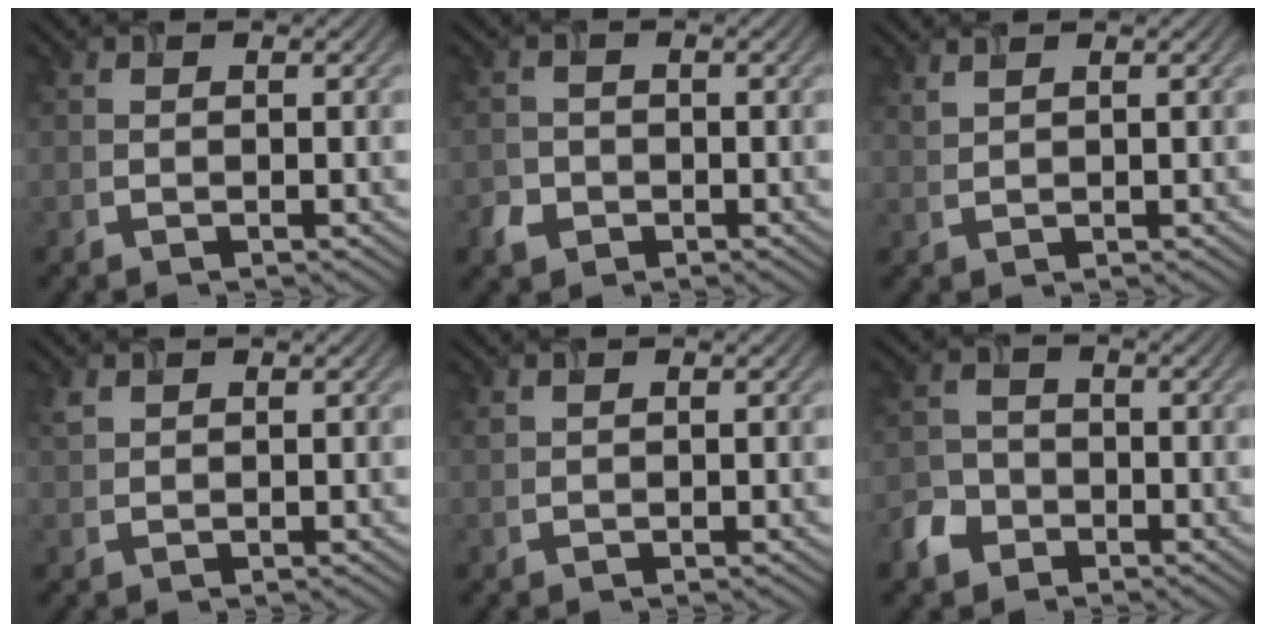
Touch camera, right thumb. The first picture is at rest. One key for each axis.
{"total": 2.3, "fx": -1.1, "fy": 1.9, "fz": 0.7, "tx": -0.015, "ty": -0.005, "tz": -0.022}
{"total": 1.5, "fx": 1.3, "fy": 0.2, "fz": 0.7, "tx": -0.020, "ty": 0.004, "tz": 0.029}
{"total": 1.4, "fx": 1.0, "fy": 0.5, "fz": 0.7, "tx": -0.024, "ty": 0.001, "tz": 0.026}
{"total": 0.8, "fx": 0.7, "fy": 0.1, "fz": 0.4, "tx": -0.016, "ty": 0.004, "tz": 0.018}
{"total": 3.8, "fx": -2.2, "fy": 2.8, "fz": 1.2, "tx": -0.030, "ty": -0.003, "tz": -0.050}